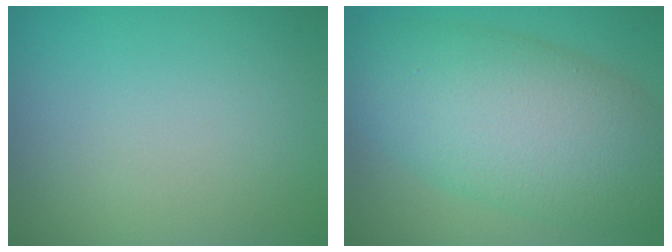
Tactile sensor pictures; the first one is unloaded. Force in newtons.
{"total": 10.7, "press": 10.7, "slide": 0.5}